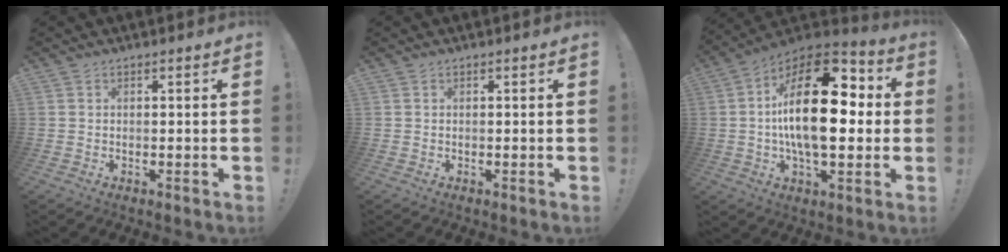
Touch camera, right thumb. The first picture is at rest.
{"total": 0.0}
{"total": 25.6, "force": [1.3, 12.5, 22.3], "torque": [-0.375, 0.001, 0.015]}